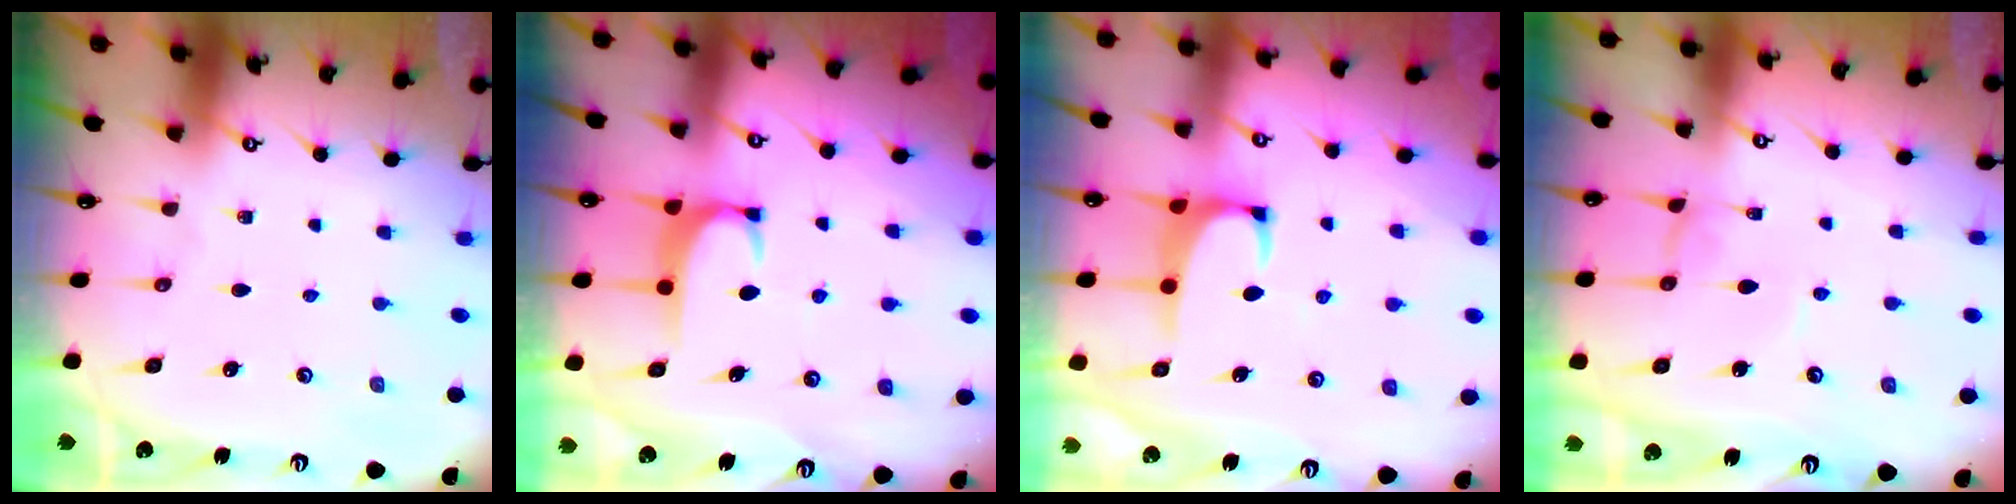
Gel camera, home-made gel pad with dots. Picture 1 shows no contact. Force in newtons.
{"total": 1.6, "press": 1.6, "slide": 0.5}
{"total": 0.8, "press": 0.6, "slide": 0.6}
{"total": 0.6, "press": 0.5, "slide": 0.3}